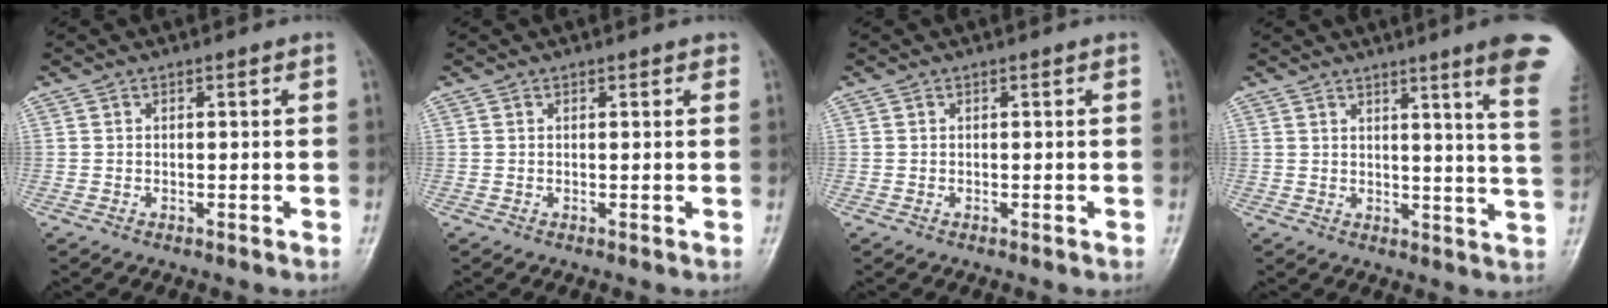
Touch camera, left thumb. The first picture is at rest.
{"total": 0.8, "force": [0.6, 0.4, 0.4], "torque": [0.000, -0.003, 0.003]}
{"total": 0.0}
{"total": 13.1, "force": [8.4, -0.2, 10.0], "torque": [-0.115, -0.051, 0.086]}